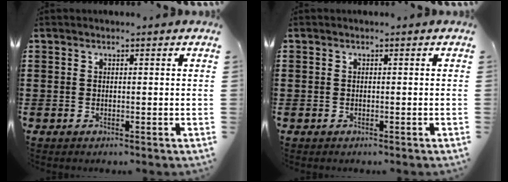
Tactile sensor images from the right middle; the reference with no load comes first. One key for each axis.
{"total": 0.7, "fx": -0.3, "fy": 0.6, "fz": 0.0, "tx": -0.001, "ty": 0.003, "tz": -0.008}